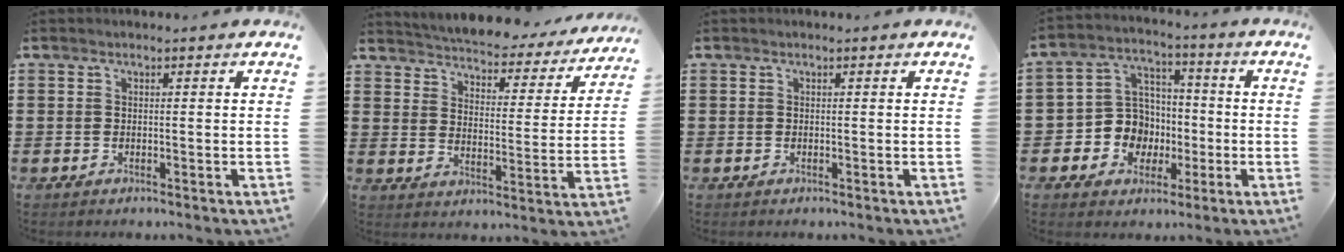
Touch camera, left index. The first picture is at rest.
{"total": 3.6, "force": [3.5, 0.1, 0.4], "torque": [-0.031, -0.035, 0.053]}
{"total": 0.0}
{"total": 8.7, "force": [-1.6, 8.1, 2.7], "torque": [-0.094, 0.012, -0.025]}